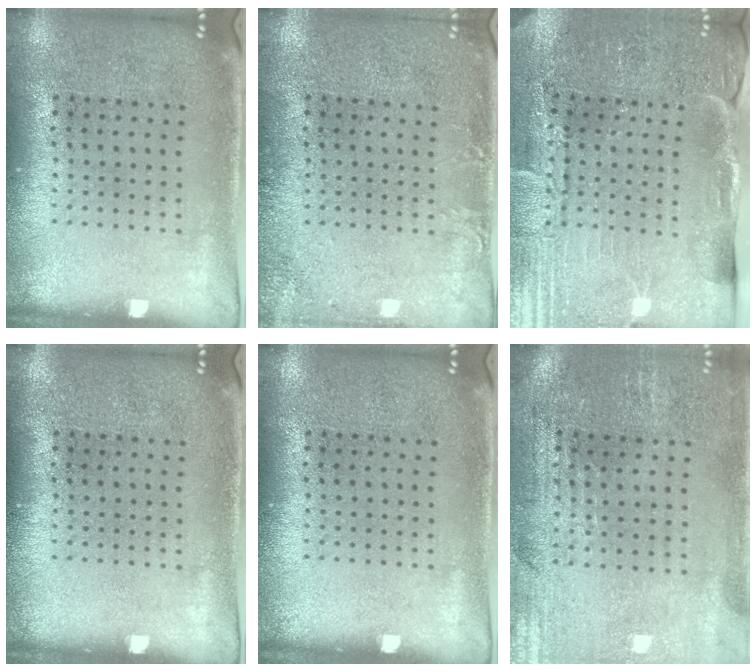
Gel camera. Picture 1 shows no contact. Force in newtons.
{"total": 1.7, "press": 1.7, "slide": 0.3}
{"total": 3.7, "press": 3.7, "slide": 0.3}
{"total": 0.0}
{"total": 0.0}
{"total": 0.8, "press": 0.7, "slide": 0.5}